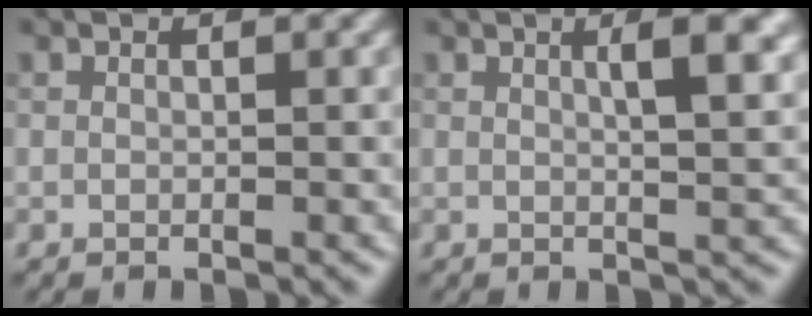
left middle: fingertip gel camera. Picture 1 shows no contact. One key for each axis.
{"total": 4.6, "fx": 1.5, "fy": 1.4, "fz": 4.1, "tx": -0.039, "ty": 0.011, "tz": 0.015}